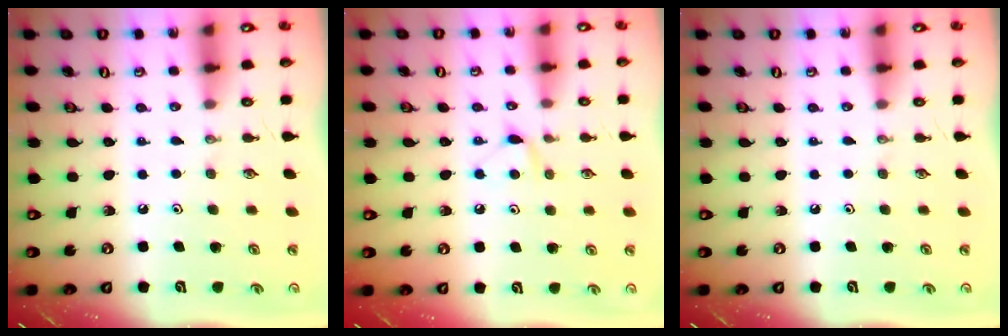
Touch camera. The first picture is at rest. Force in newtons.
{"total": 5.8, "press": 5.8, "slide": 0.7}
{"total": 0.0}